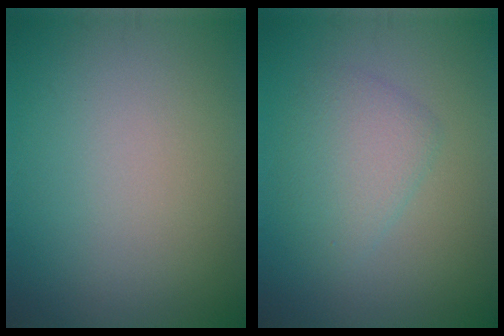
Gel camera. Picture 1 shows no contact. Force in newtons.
{"total": 3.1, "press": 3.1, "slide": 0.2}